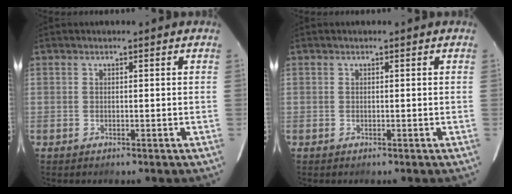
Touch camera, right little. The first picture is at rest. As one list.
[{"total": 0.0}]